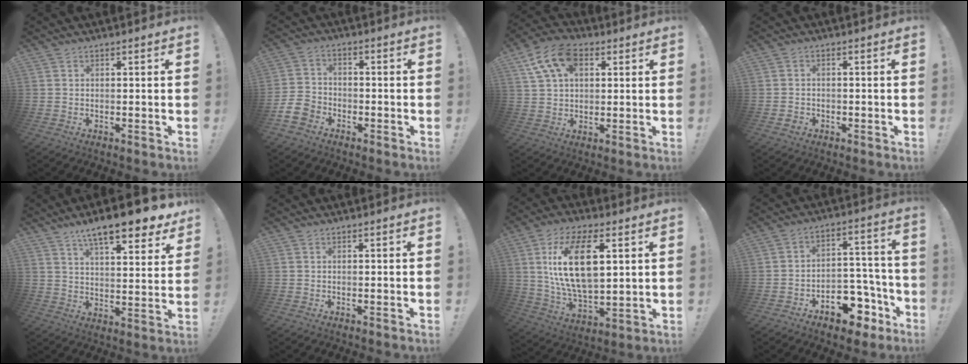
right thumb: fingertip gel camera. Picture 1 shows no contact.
{"total": 8.2, "force": [-4.9, 5.6, 3.2], "torque": [-0.070, 0.031, -0.091]}
{"total": 12.8, "force": [5.4, 8.3, 8.2], "torque": [-0.148, -0.009, 0.104]}
{"total": 1.9, "force": [-1.0, 1.5, 0.6], "torque": [-0.001, -0.002, -0.019]}
{"total": 14.5, "force": [10.1, 2.9, 9.9], "torque": [-0.155, -0.071, 0.163]}
{"total": 0.0}
{"total": 20.0, "force": [6.0, 10.0, 16.2], "torque": [-0.305, -0.013, 0.094]}
{"total": 12.1, "force": [-7.8, 7.4, 5.4], "torque": [-0.033, 0.075, -0.127]}